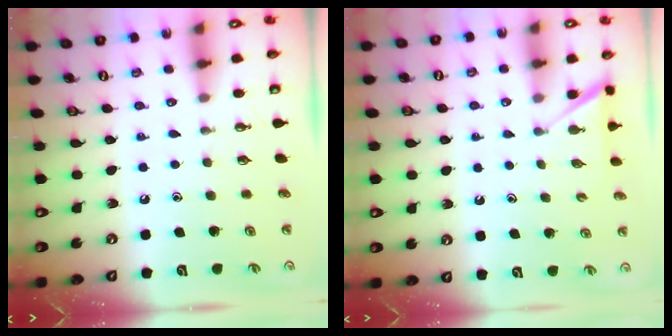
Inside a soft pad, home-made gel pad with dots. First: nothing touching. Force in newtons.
{"total": 3.7, "press": 3.7, "slide": 0.4}